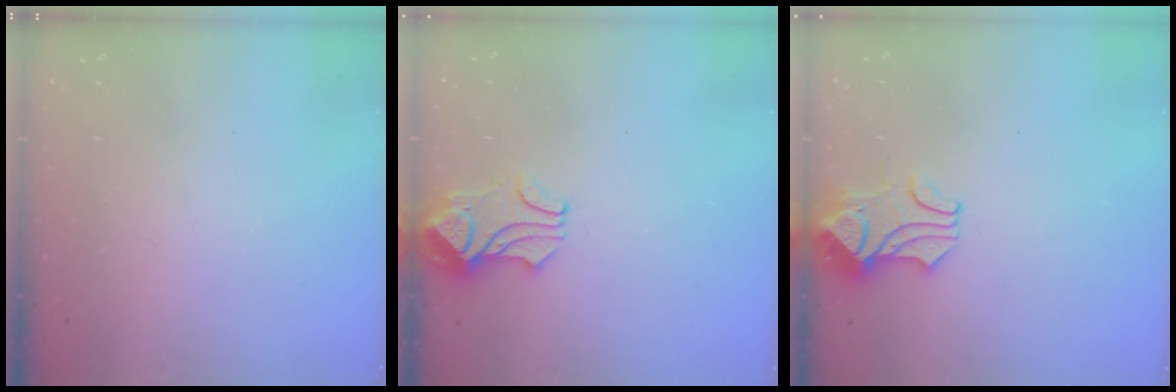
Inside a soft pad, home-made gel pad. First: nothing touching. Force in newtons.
{"total": 2.1, "press": 2.0, "slide": 0.6}
{"total": 1.8, "press": 1.3, "slide": 1.1}